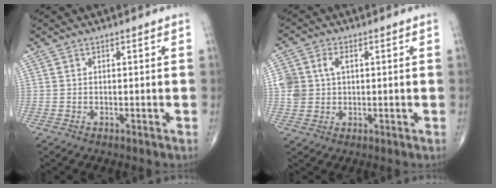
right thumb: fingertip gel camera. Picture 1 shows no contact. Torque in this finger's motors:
{"motor_torque": [-0.17, 0.24, 0.65, 0.10, 0.01]}